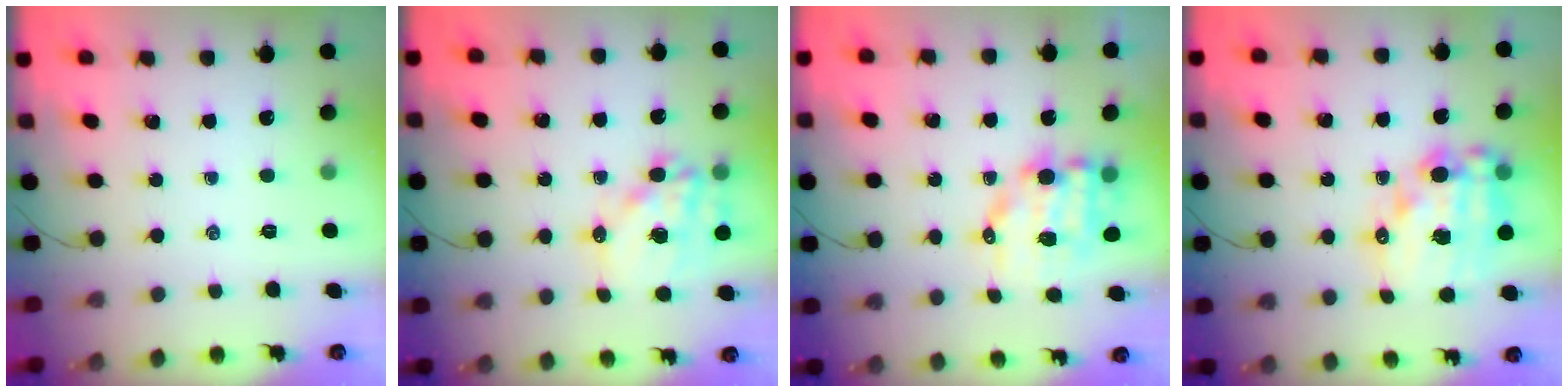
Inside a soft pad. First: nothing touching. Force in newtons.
{"total": 14.9, "press": 14.5, "slide": 3.5}
{"total": 9.9, "press": 9.6, "slide": 2.3}
{"total": 17.5, "press": 17.2, "slide": 3.5}